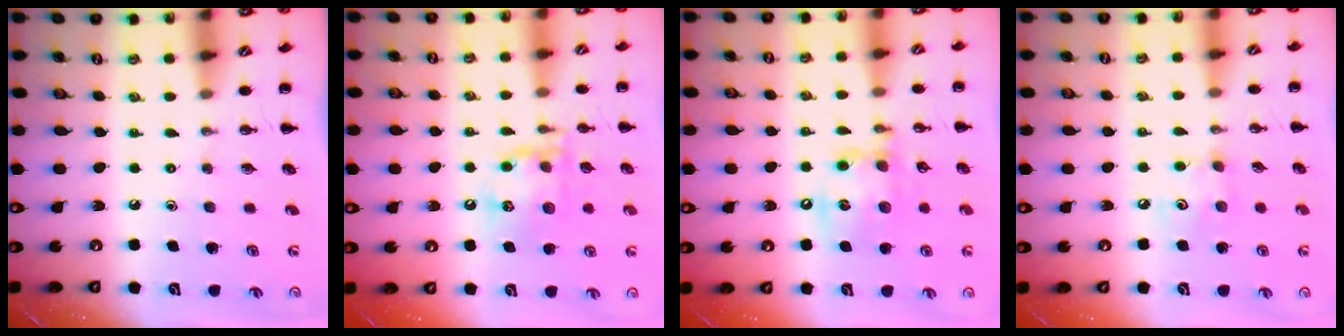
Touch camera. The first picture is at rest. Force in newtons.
{"total": 15.4, "press": 15.3, "slide": 2.0}
{"total": 14.1, "press": 13.8, "slide": 2.6}
{"total": 4.3, "press": 4.2, "slide": 0.7}